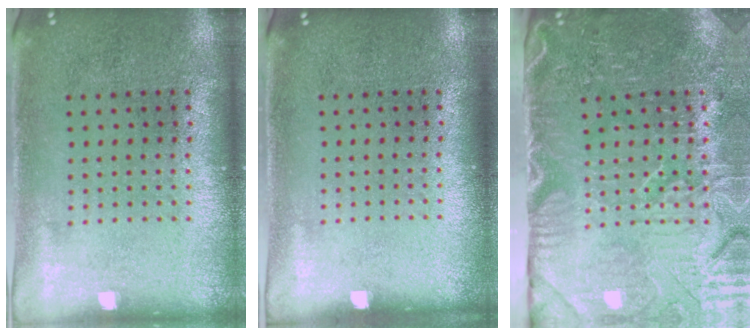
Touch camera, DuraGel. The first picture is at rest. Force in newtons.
{"total": 0.0}
{"total": 5.1, "press": 4.3, "slide": 2.7}